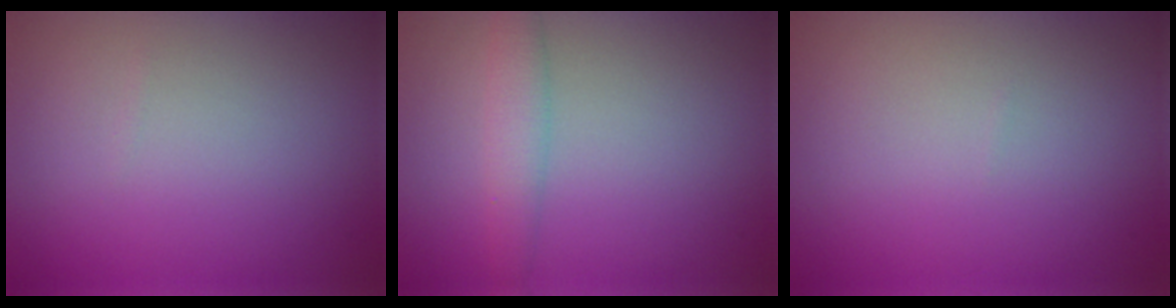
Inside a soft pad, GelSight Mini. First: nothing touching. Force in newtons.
{"total": 2.6, "press": 2.6, "slide": 0.0}
{"total": 0.0}